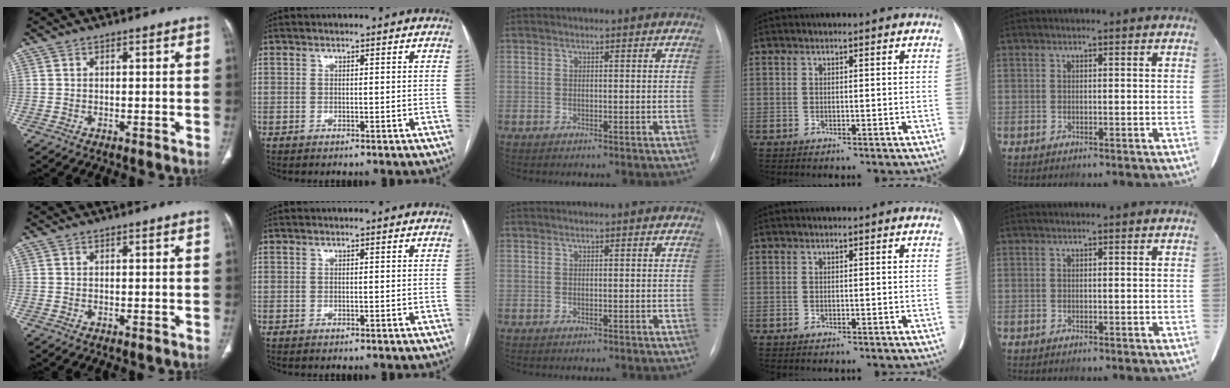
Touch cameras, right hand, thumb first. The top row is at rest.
{}